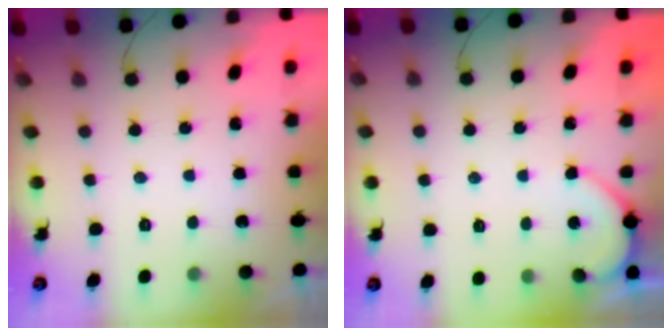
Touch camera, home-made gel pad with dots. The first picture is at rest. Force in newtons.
{"total": 2.4, "press": 2.3, "slide": 0.3}